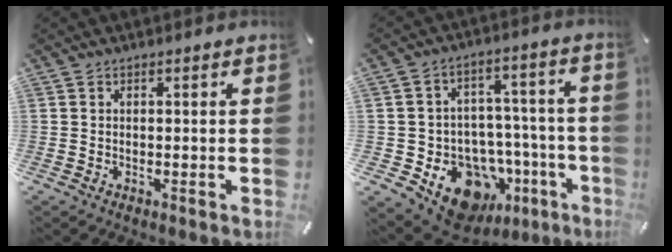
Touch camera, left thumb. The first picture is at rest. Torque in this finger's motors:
{"motor_torque": [2.04, 2.66, 0.39, 0.04, 0.25]}